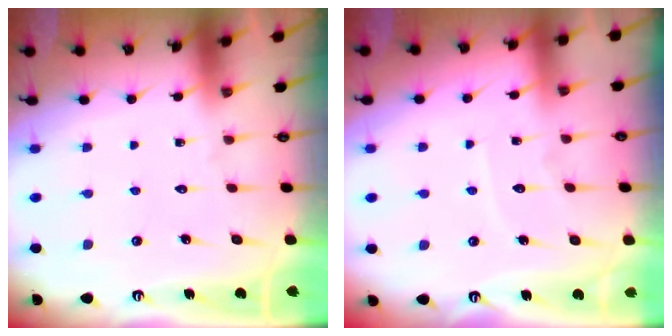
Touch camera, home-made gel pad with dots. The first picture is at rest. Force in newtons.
{"total": 4.8, "press": 4.8, "slide": 0.5}